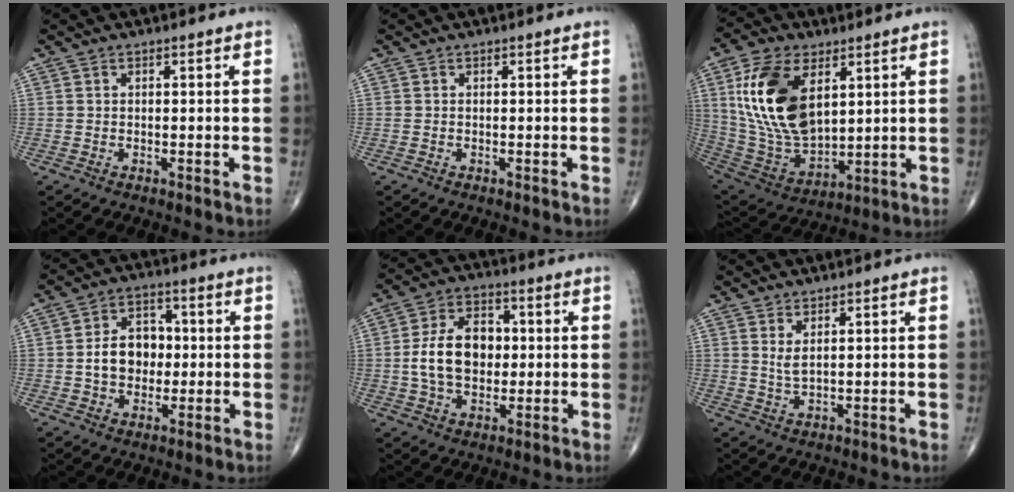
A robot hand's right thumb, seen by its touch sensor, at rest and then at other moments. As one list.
[{"total": 0.0}, {"total": 19.9, "force": [6.0, 11.0, 15.4], "torque": [-0.285, -0.031, 0.122]}, {"total": 9.1, "force": [-0.3, 6.9, 5.9], "torque": [-0.072, 0.018, -0.010]}, {"total": 12.5, "force": [0.2, 8.4, 9.3], "torque": [-0.148, 0.015, 0.000]}, {"total": 2.4, "force": [1.1, 0.6, 2.1], "torque": [-0.046, -0.014, 0.028]}]